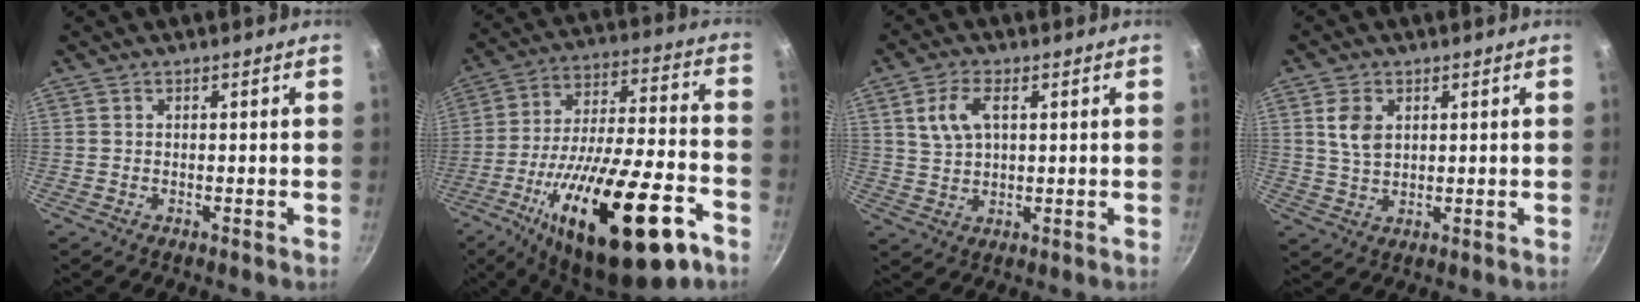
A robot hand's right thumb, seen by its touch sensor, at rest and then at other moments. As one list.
[{"total": 30.3, "force": [-14.6, 10.3, 24.4], "torque": [-0.376, 0.046, -0.229]}, {"total": 7.0, "force": [2.3, 3.9, 5.3], "torque": [-0.100, 0.003, 0.047]}, {"total": 5.2, "force": [1.7, 3.5, 3.5], "torque": [-0.059, -0.008, 0.036]}]